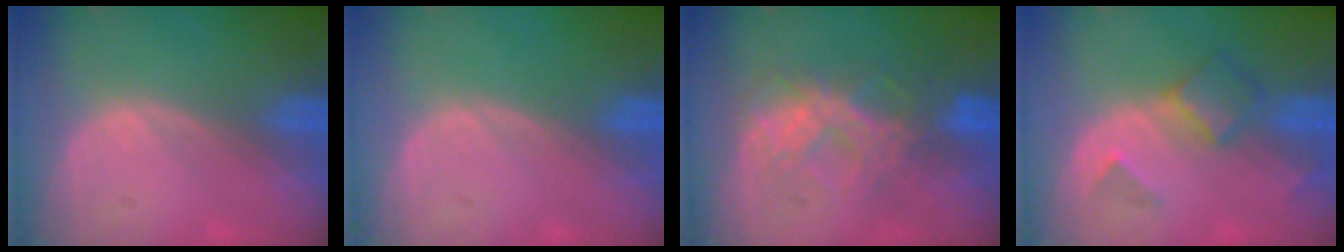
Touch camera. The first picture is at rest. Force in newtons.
{"total": 0.0}
{"total": 6.8, "press": 6.7, "slide": 1.2}
{"total": 4.6, "press": 4.6, "slide": 0.9}